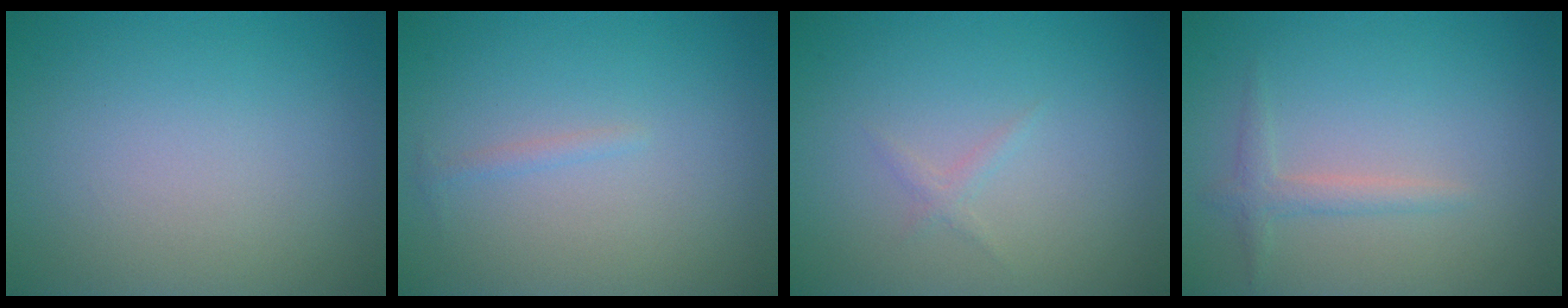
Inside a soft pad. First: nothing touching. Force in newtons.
{"total": 0.6, "press": 0.6, "slide": 0.1}
{"total": 0.8, "press": 0.8, "slide": 0.1}
{"total": 1.5, "press": 1.5, "slide": 0.0}